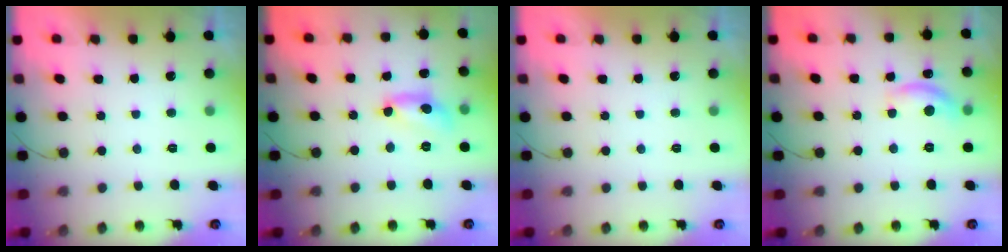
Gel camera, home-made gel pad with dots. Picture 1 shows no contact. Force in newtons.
{"total": 9.8, "press": 9.8, "slide": 0.7}
{"total": 0.0}
{"total": 11.0, "press": 11.0, "slide": 0.7}